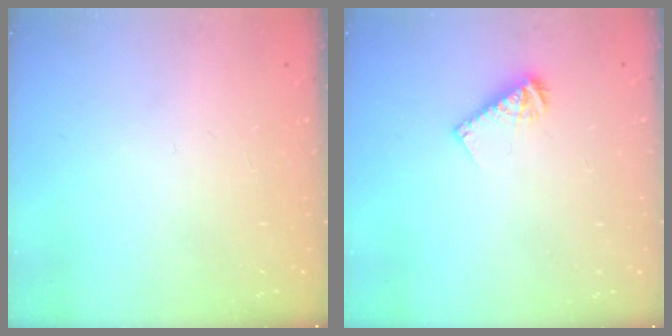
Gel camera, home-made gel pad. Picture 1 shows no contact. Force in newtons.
{"total": 6.9, "press": 6.8, "slide": 0.6}